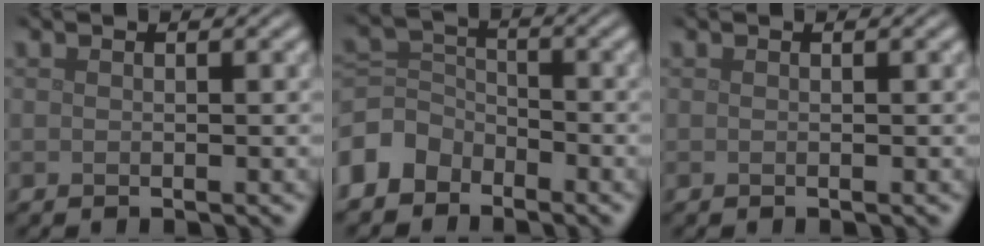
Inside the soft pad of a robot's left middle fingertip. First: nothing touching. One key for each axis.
{"total": 4.1, "fx": -2.9, "fy": 2.8, "fz": 1.0, "tx": -0.019, "ty": 0.004, "tz": -0.072}
{"total": 0.0}